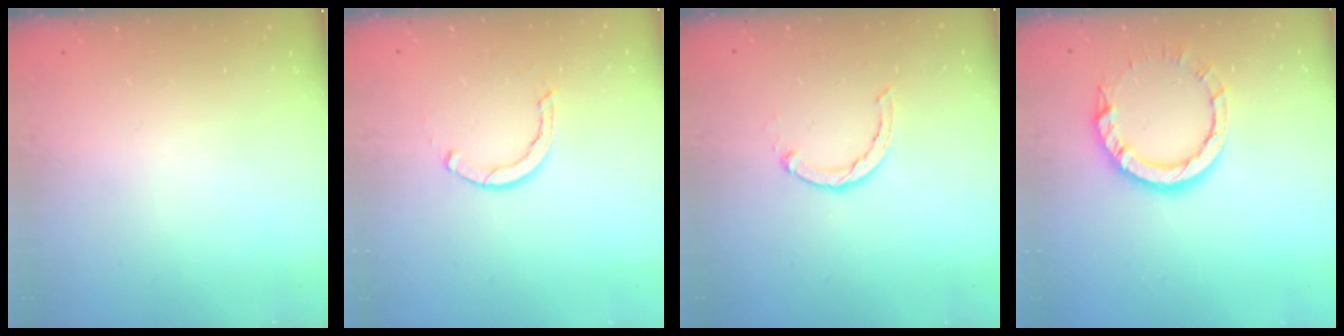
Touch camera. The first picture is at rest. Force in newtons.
{"total": 2.3, "press": 2.3, "slide": 0.1}
{"total": 2.4, "press": 2.4, "slide": 0.4}
{"total": 10.6, "press": 10.5, "slide": 1.4}